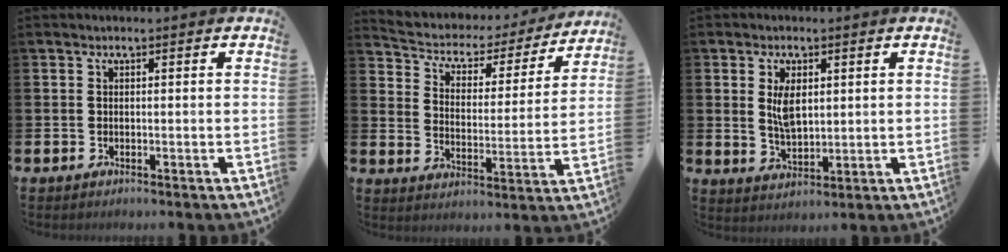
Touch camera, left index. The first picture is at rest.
{"total": 4.1, "force": [3.5, 2.0, 0.8], "torque": [-0.041, -0.032, 0.049]}
{"total": 4.1, "force": [1.4, 2.1, 3.2], "torque": [-0.051, -0.001, 0.020]}